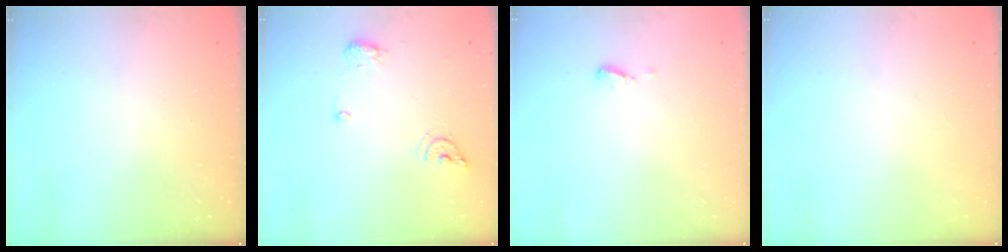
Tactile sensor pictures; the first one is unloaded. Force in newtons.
{"total": 7.7, "press": 7.6, "slide": 1.3}
{"total": 4.7, "press": 4.7, "slide": 0.6}
{"total": 0.9, "press": 0.9, "slide": 0.1}